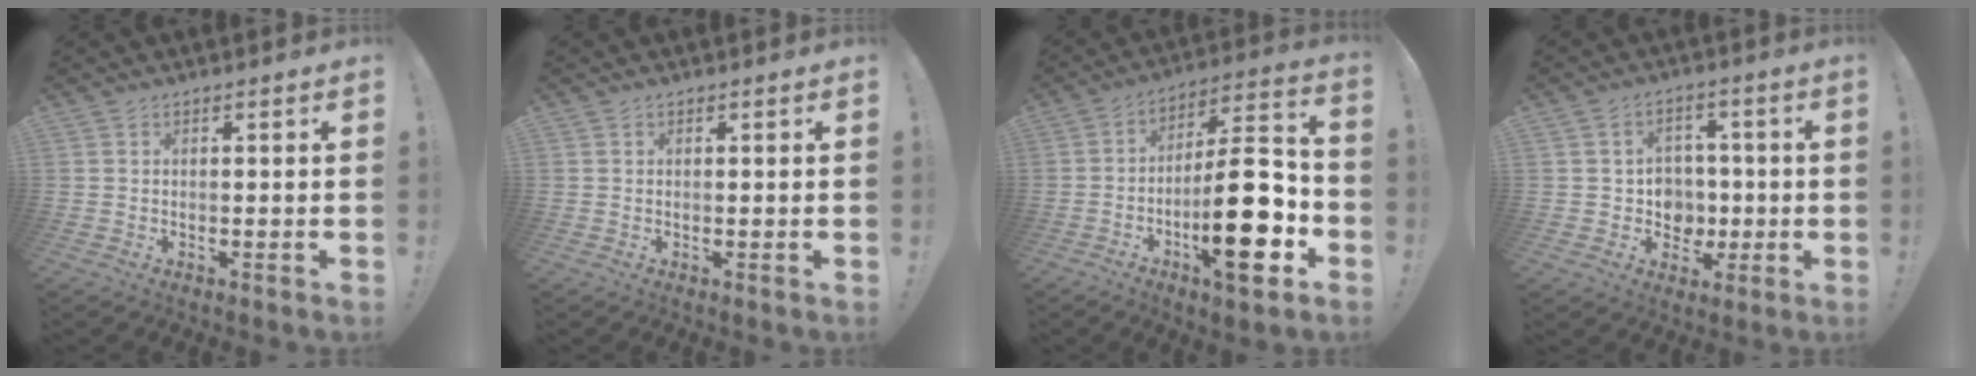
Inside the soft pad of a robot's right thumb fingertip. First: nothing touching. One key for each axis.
{"total": 0.0}
{"total": 21.8, "fx": -6.9, "fy": 6.7, "fz": 19.5, "tx": -0.302, "ty": 0.040, "tz": -0.106}
{"total": 7.7, "fx": -0.4, "fy": 7.5, "fz": 1.8, "tx": -0.023, "ty": -0.001, "tz": 0.002}